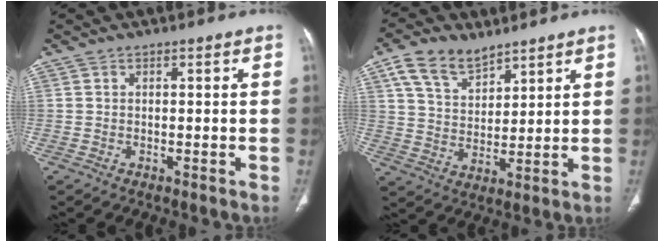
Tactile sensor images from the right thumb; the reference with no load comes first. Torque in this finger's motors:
{"motor_torque": [-0.04, 0.05, 0.41, -0.15, 0.07]}